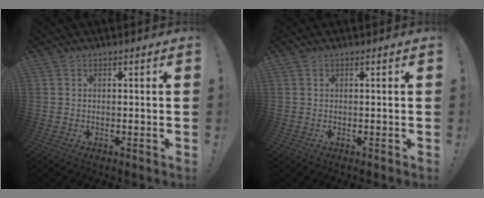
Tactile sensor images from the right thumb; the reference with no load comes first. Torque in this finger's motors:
{"motor_torque": [0.00, 0.00, 0.00, 0.00, 0.00]}